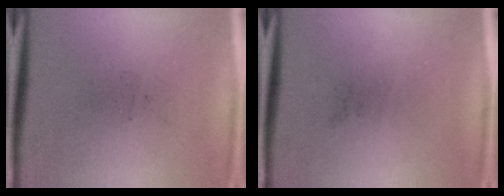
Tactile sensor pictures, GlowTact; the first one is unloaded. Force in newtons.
{"total": 0.0}